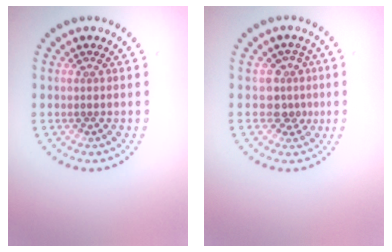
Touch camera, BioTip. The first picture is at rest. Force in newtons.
{"total": 2.5, "press": 1.9, "slide": 1.7}